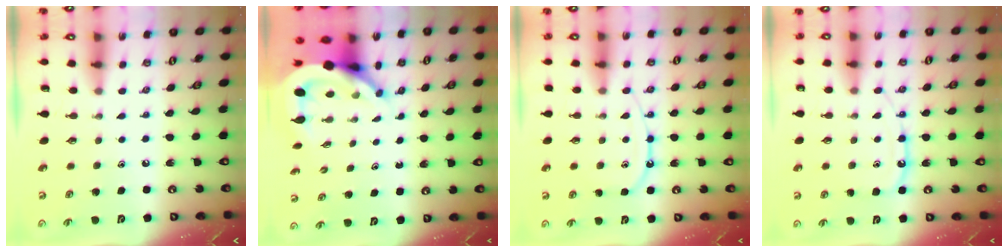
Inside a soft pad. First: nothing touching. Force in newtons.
{"total": 10.3, "press": 10.2, "slide": 1.3}
{"total": 10.5, "press": 10.5, "slide": 0.7}
{"total": 10.4, "press": 10.4, "slide": 0.9}